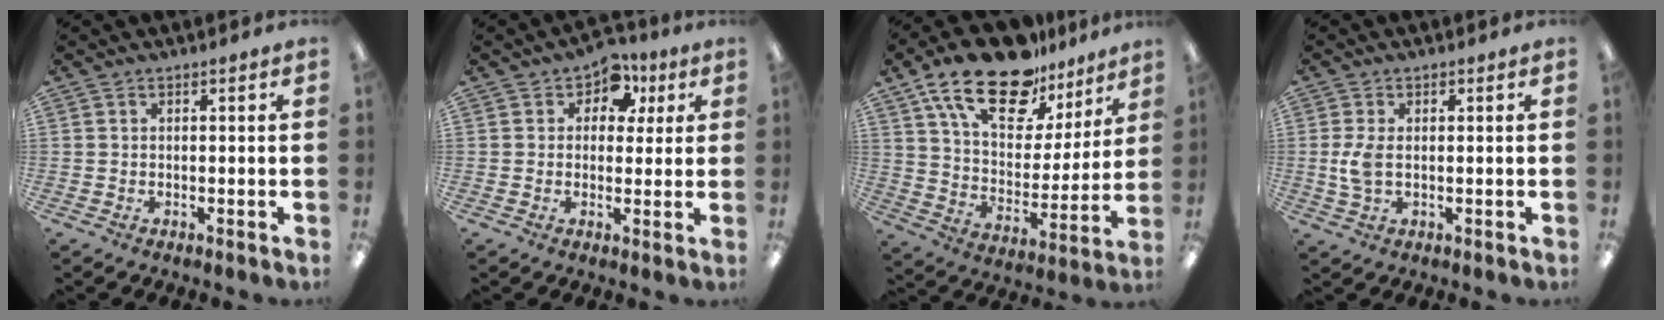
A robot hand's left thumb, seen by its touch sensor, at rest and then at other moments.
{"total": 6.5, "force": [2.8, 5.0, 3.1], "torque": [-0.036, -0.007, 0.044]}
{"total": 21.3, "force": [14.8, 9.9, 11.7], "torque": [-0.206, -0.086, 0.260]}
{"total": 5.1, "force": [0.1, 2.8, 4.3], "torque": [-0.092, -0.002, -0.005]}